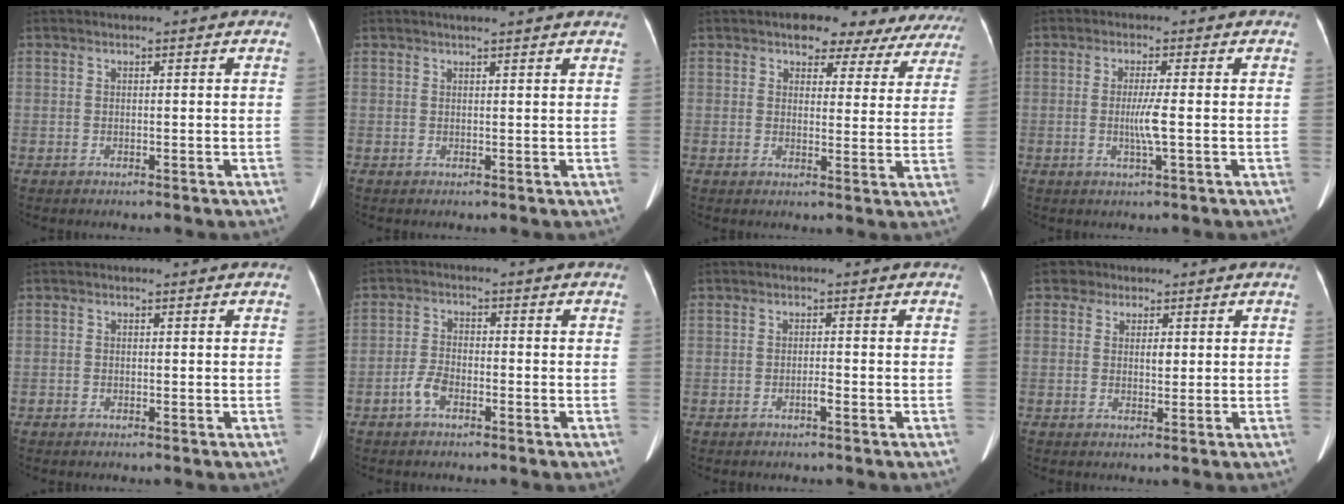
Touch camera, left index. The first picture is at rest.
{"total": 5.8, "force": [5.2, 0.4, 2.6], "torque": [-0.034, 0.022, 0.056]}
{"total": 12.9, "force": [11.1, 5.3, 3.8], "torque": [-0.007, 0.000, 0.103]}
{"total": 3.5, "force": [-0.4, -0.5, 3.4], "torque": [-0.070, -0.007, -0.007]}
{"total": 0.0}
{"total": 3.2, "force": [-2.2, 1.4, 2.0], "torque": [-0.047, 0.001, -0.042]}
{"total": 1.0, "force": [-0.8, 0.0, 0.6], "torque": [-0.015, -0.004, -0.014]}
{"total": 3.1, "force": [1.3, 2.6, 1.2], "torque": [-0.018, 0.004, 0.020]}